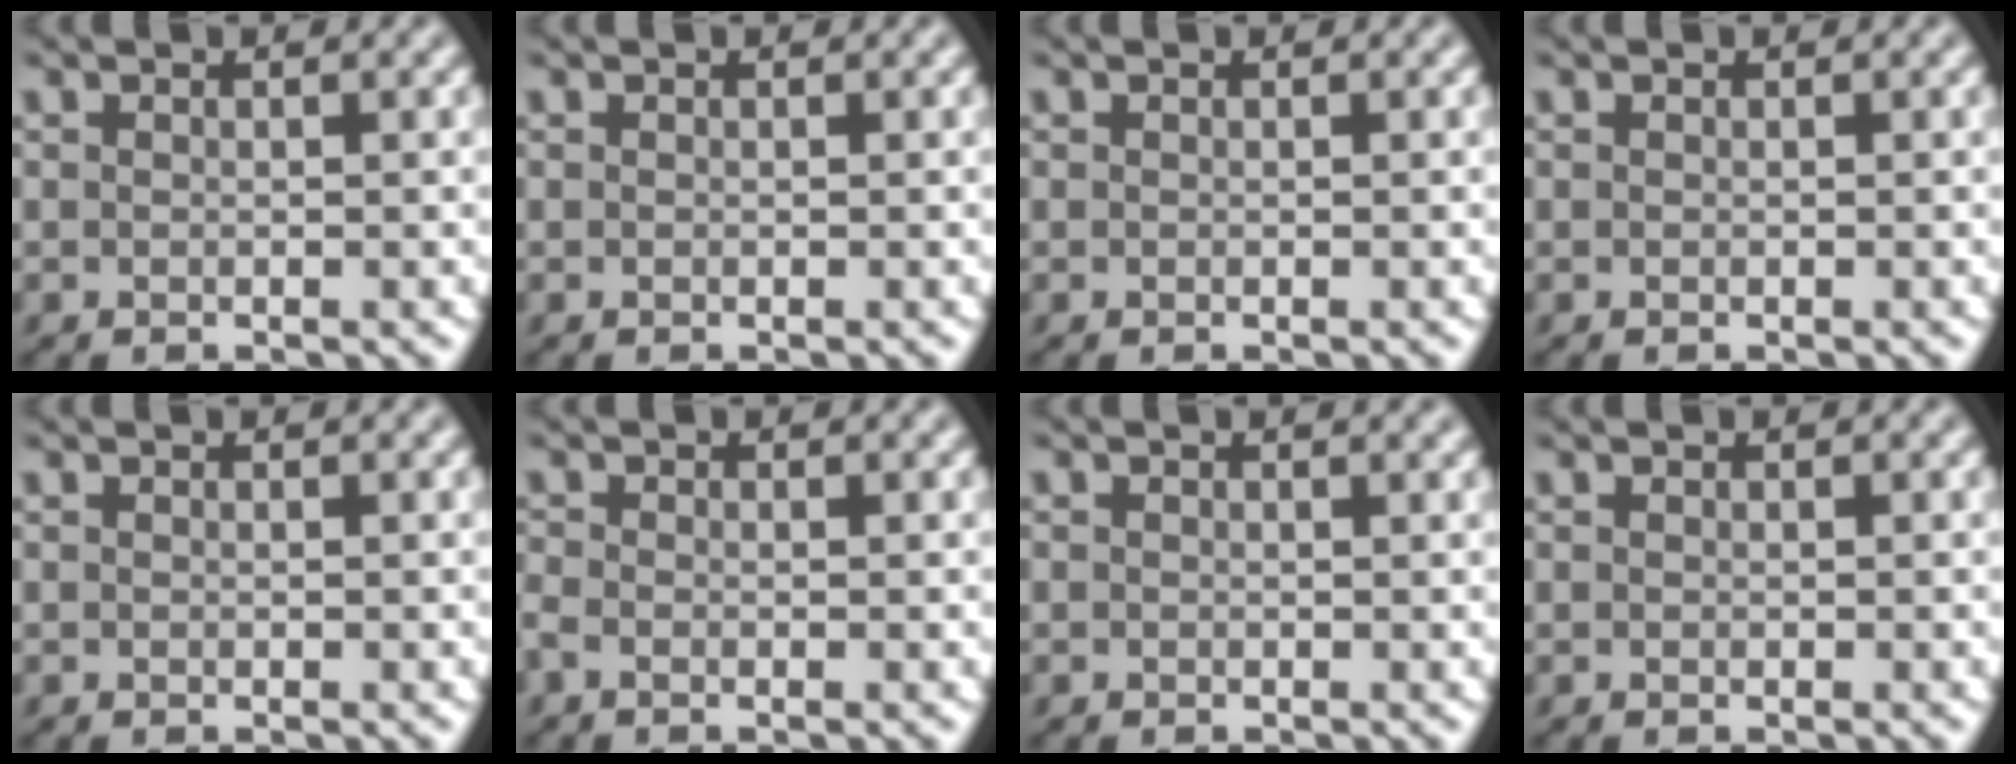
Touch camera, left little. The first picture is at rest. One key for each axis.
{"total": 0.0}
{"total": 0.0}
{"total": 0.0}
{"total": 0.0}
{"total": 1.0, "fx": -0.5, "fy": 0.5, "fz": 0.7, "tx": -0.018, "ty": 0.002, "tz": -0.014}
{"total": 0.8, "fx": 0.2, "fy": 0.7, "fz": 0.1, "tx": 0.002, "ty": -0.001, "tz": 0.000}
{"total": 0.0}